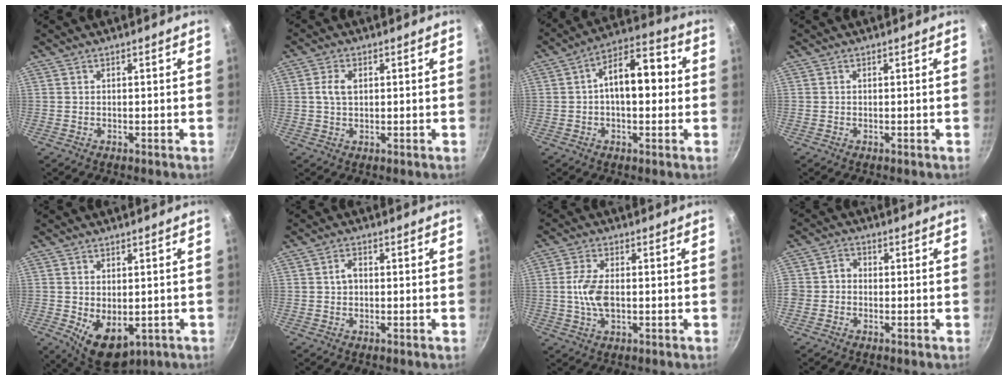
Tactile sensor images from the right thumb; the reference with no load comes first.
{"total": 3.7, "force": [0.7, 2.3, 2.8], "torque": [-0.057, 0.004, 0.012]}
{"total": 12.2, "force": [0.8, 6.5, 10.4], "torque": [-0.141, 0.036, 0.001]}
{"total": 0.0}
{"total": 9.8, "force": [-2.5, 5.9, 7.4], "torque": [-0.105, -0.009, -0.017]}
{"total": 2.3, "force": [0.0, 1.7, 1.5], "torque": [-0.020, 0.008, -0.002]}
{"total": 6.6, "force": [-0.3, 3.5, 5.6], "torque": [-0.120, 0.001, -0.007]}
{"total": 4.3, "force": [-0.8, 3.8, 1.9], "torque": [-0.017, 0.018, -0.021]}